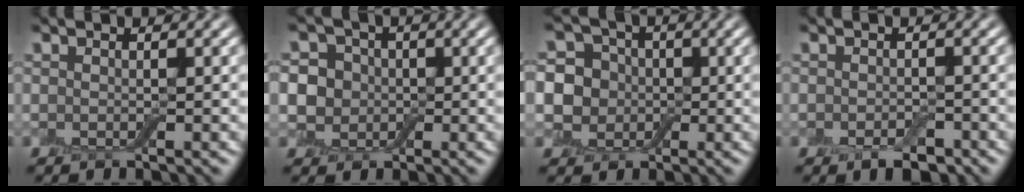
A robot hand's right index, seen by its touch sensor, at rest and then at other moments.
{"total": 6.2, "force": [0.2, 5.8, 2.3], "torque": [-0.032, 0.029, -0.024]}
{"total": 8.4, "force": [0.2, 7.8, 3.0], "torque": [-0.068, 0.034, -0.026]}
{"total": 2.3, "force": [-1.4, 1.2, 1.5], "torque": [-0.022, -0.003, -0.022]}